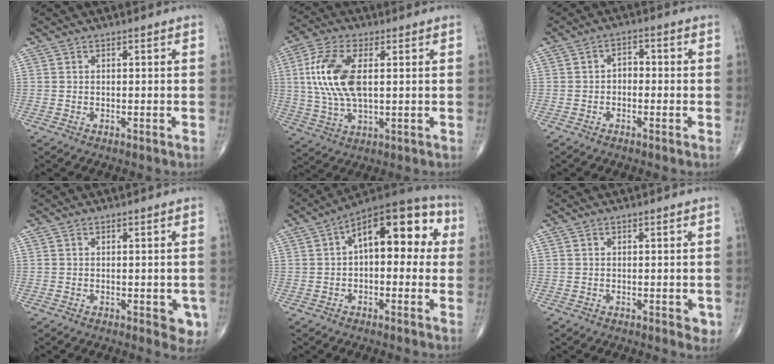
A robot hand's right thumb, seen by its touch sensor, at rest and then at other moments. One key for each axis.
{"total": 12.8, "fx": 1.9, "fy": 6.1, "fz": 11.1, "tx": -0.245, "ty": 0.001, "tz": 0.038}
{"total": 2.7, "fx": -0.7, "fy": 2.0, "fz": 1.7, "tx": -0.013, "ty": 0.018, "tz": -0.022}
{"total": 4.0, "fx": -1.0, "fy": 2.1, "fz": 3.3, "tx": -0.013, "ty": -0.003, "tz": -0.010}
{"total": 16.6, "fx": 3.1, "fy": 8.4, "fz": 14.0, "tx": -0.158, "ty": 0.043, "tz": 0.036}
{"total": 2.0, "fx": -0.2, "fy": 1.2, "fz": 1.6, "tx": -0.010, "ty": -0.002, "tz": -0.002}